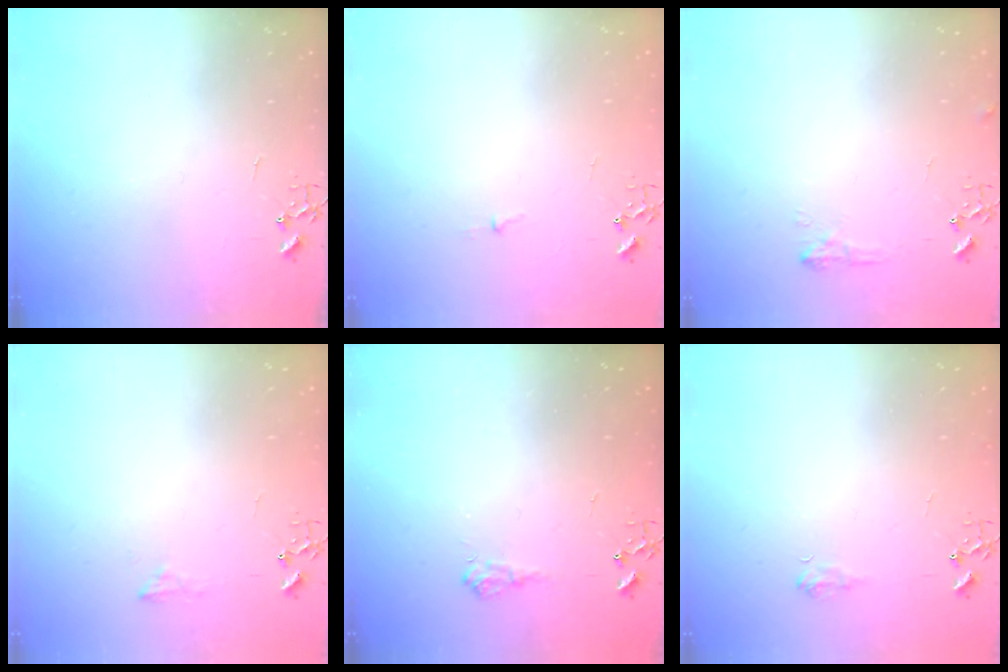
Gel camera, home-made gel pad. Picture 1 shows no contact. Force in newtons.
{"total": 2.7, "press": 2.7, "slide": 0.3}
{"total": 6.4, "press": 6.3, "slide": 0.8}
{"total": 6.9, "press": 6.8, "slide": 0.7}
{"total": 6.2, "press": 6.2, "slide": 0.9}
{"total": 6.0, "press": 5.9, "slide": 0.7}